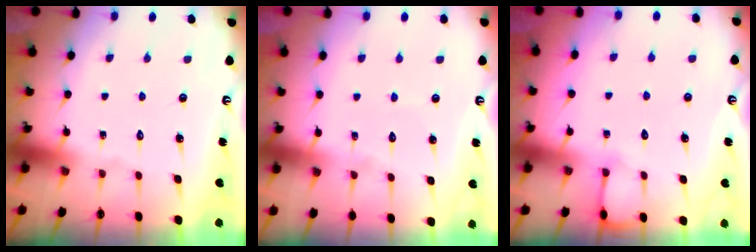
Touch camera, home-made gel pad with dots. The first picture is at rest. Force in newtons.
{"total": 2.7, "press": 2.7, "slide": 0.2}
{"total": 4.1, "press": 4.0, "slide": 0.5}